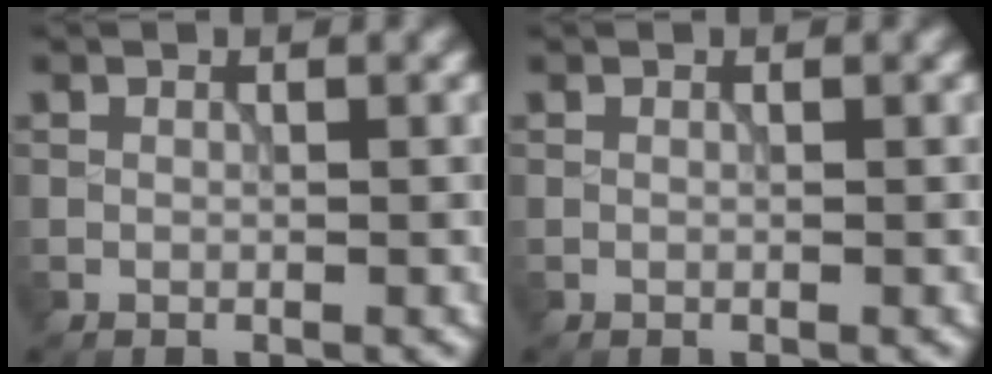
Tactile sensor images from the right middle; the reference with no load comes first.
{"total": 0.0}